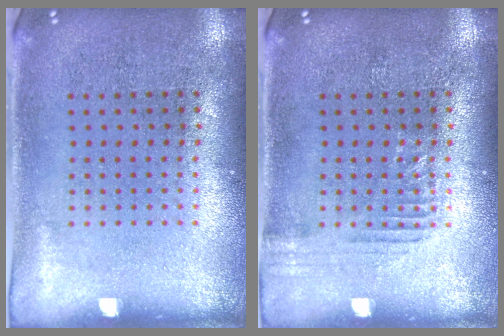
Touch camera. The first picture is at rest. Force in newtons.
{"total": 1.2, "press": 1.2, "slide": 0.1}